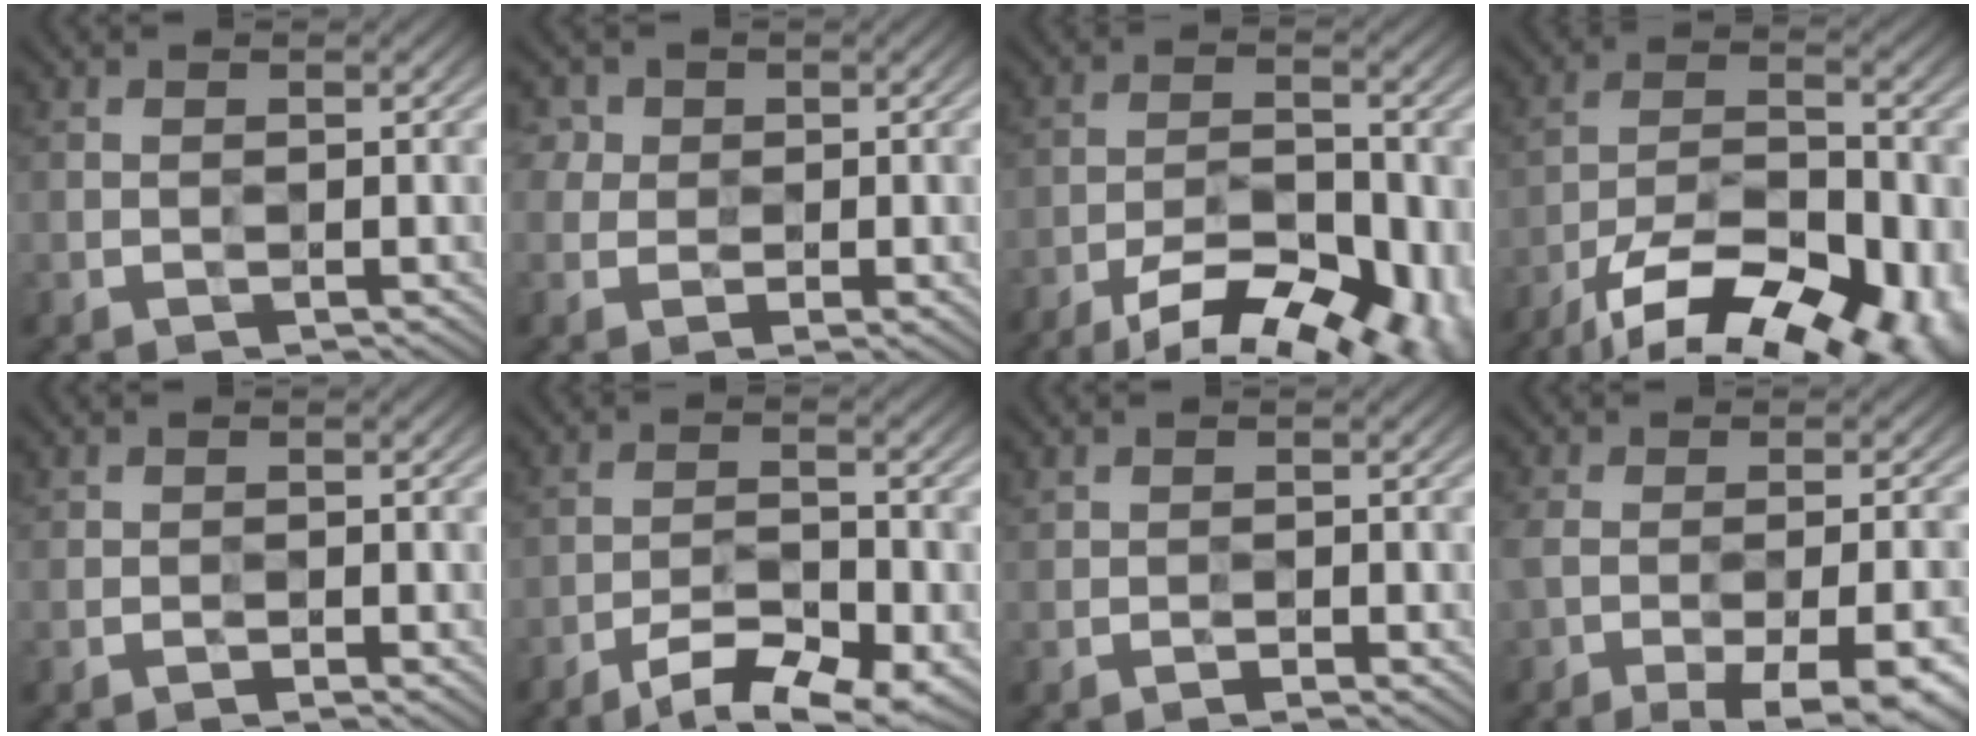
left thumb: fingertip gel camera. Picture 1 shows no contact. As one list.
[{"total": 2.9, "force": [1.0, 2.6, 0.8], "torque": [-0.023, 0.001, 0.014]}, {"total": 12.3, "force": [-9.0, 4.2, 7.1], "torque": [-0.113, -0.011, -0.133]}, {"total": 15.8, "force": [-11.4, 5.7, 9.3], "torque": [-0.146, -0.022, -0.178]}, {"total": 1.1, "force": [-0.6, 0.5, 0.8], "torque": [-0.009, 0.000, -0.012]}, {"total": 8.5, "force": [-6.8, 2.0, 4.7], "torque": [-0.083, -0.008, -0.104]}, {"total": 1.5, "force": [-0.6, 0.6, 1.2], "torque": [-0.020, -0.001, -0.012]}, {"total": 12.0, "force": [-6.4, 4.2, 9.3], "torque": [-0.183, -0.026, -0.077]}]